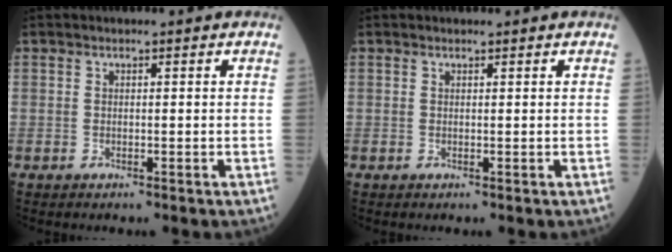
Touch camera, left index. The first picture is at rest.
{"total": 0.5, "force": [0.5, 0.1, 0.0], "torque": [-0.006, 0.001, 0.008]}